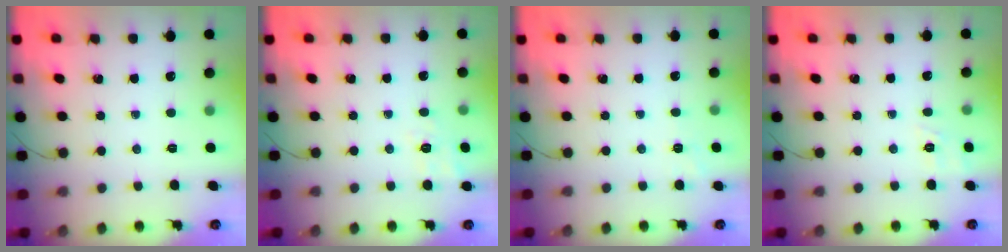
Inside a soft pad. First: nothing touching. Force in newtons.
{"total": 4.8, "press": 4.4, "slide": 1.9}
{"total": 2.0, "press": 1.4, "slide": 1.4}
{"total": 1.9, "press": 0.9, "slide": 1.7}